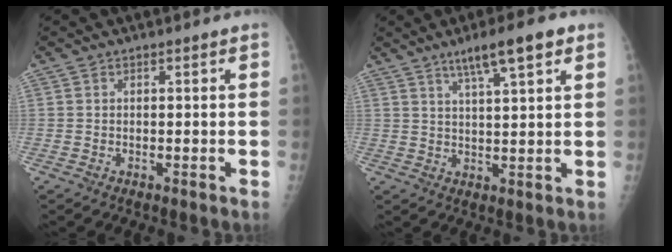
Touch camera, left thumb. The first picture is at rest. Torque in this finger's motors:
{"motor_torque": [-0.02, 0.06, -0.17, -0.28, -0.01]}